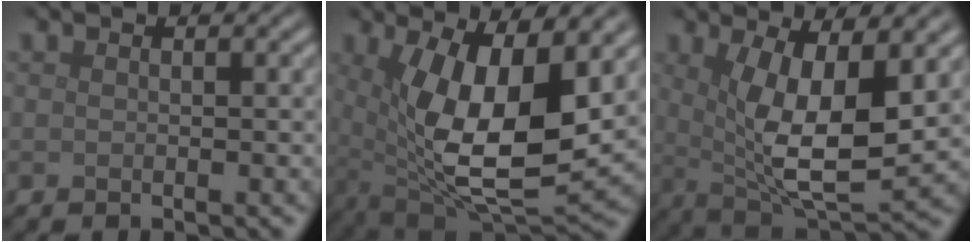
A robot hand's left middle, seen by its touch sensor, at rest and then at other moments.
{"total": 12.9, "force": [2.0, 5.2, 11.6], "torque": [-0.204, -0.026, 0.038]}
{"total": 9.2, "force": [1.2, 3.2, 8.6], "torque": [-0.154, -0.016, 0.026]}